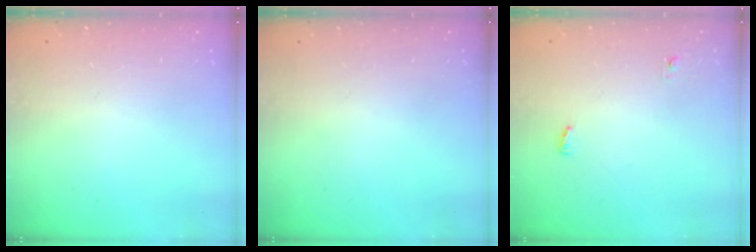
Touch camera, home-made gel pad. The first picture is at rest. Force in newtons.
{"total": 0.0}
{"total": 3.5, "press": 3.4, "slide": 1.0}